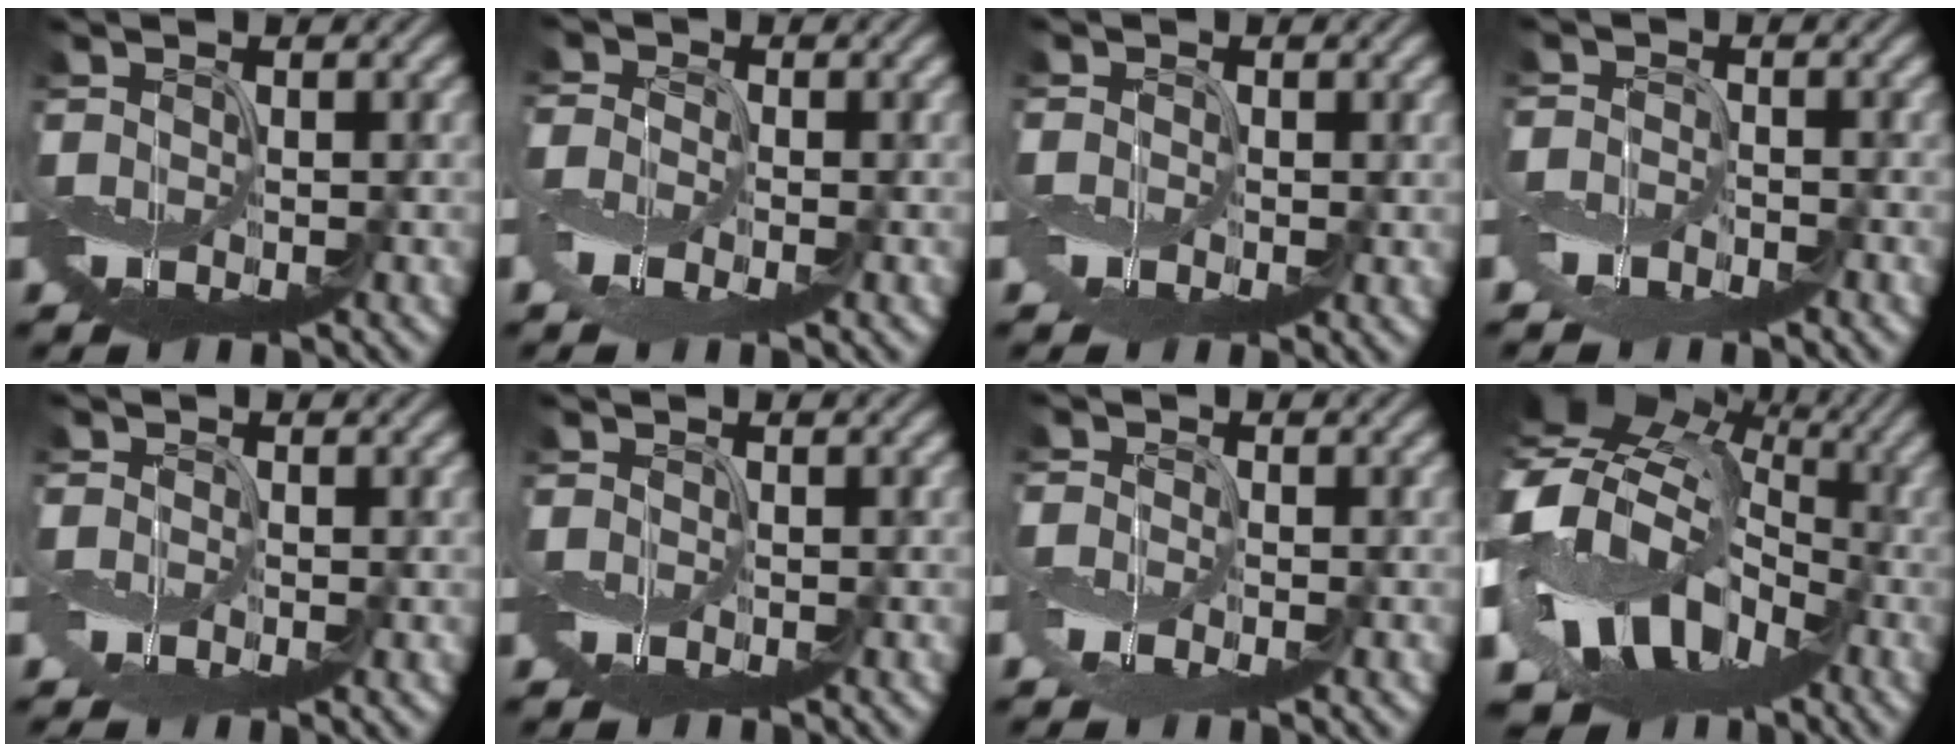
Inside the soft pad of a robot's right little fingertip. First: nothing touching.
{"total": 2.8, "force": [-1.4, 1.7, 1.8], "torque": [-0.046, -0.001, -0.036]}
{"total": 1.8, "force": [-0.3, 1.4, 1.1], "torque": [-0.024, -0.004, -0.007]}
{"total": 2.9, "force": [-2.1, 1.4, 1.4], "torque": [-0.025, -0.004, -0.052]}
{"total": 1.9, "force": [-0.7, 1.4, 1.1], "torque": [-0.026, -0.005, -0.013]}
{"total": 0.5, "force": [-0.4, 0.3, 0.2], "torque": [-0.005, -0.003, -0.008]}
{"total": 2.1, "force": [-1.3, 1.1, 1.3], "torque": [-0.030, -0.002, -0.033]}
{"total": 17.6, "force": [-2.7, 13.3, 11.2], "torque": [-0.208, -0.018, -0.047]}